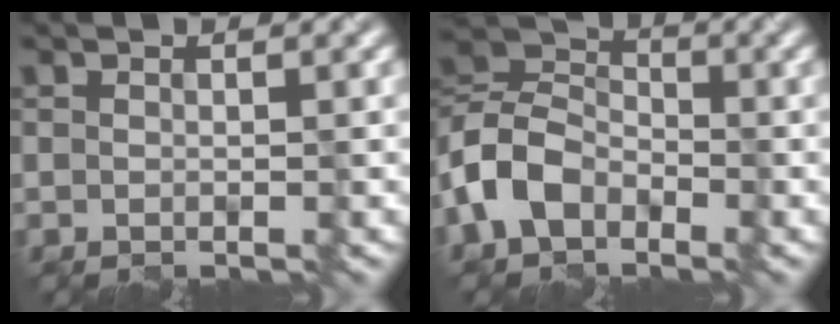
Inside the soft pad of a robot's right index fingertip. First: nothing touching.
{"total": 6.2, "force": [-3.0, 4.3, 3.3], "torque": [-0.075, 0.009, -0.076]}